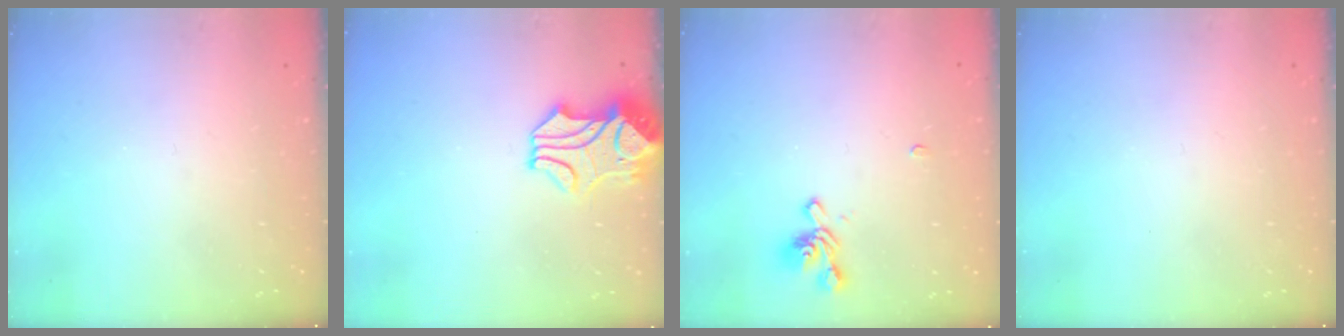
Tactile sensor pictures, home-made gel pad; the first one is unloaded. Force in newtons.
{"total": 2.7, "press": 2.5, "slide": 0.9}
{"total": 1.0, "press": 0.2, "slide": 1.0}
{"total": 0.0}